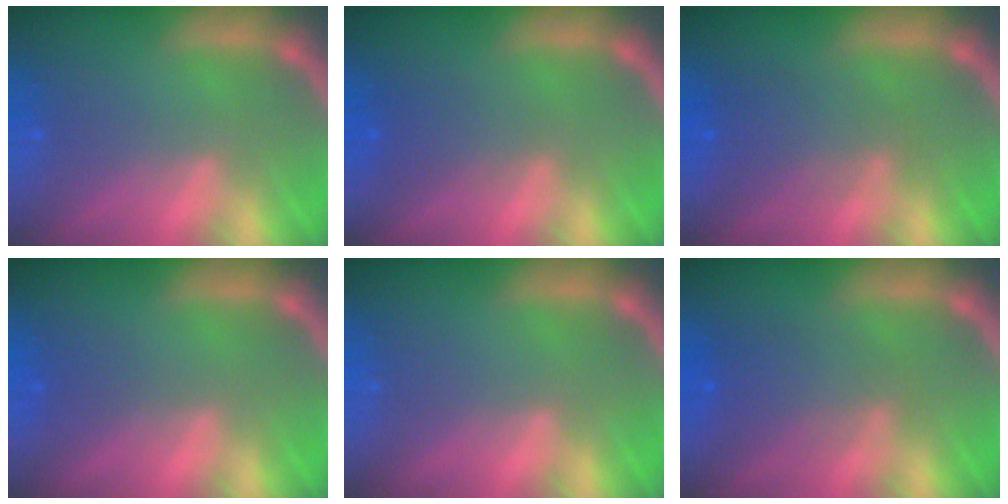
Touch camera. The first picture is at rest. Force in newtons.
{"total": 1.9}
{"total": 3.5}
{"total": 1.0}
{"total": 0.0}
{"total": 3.5}